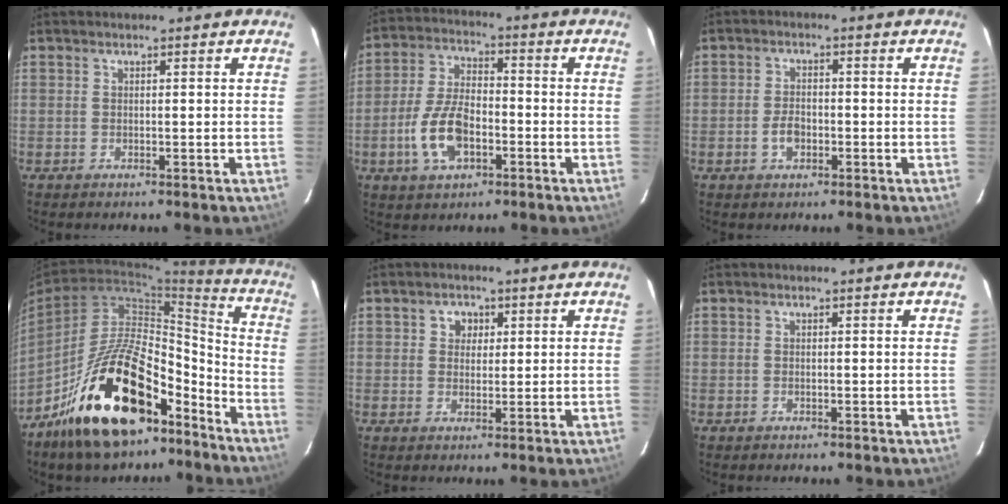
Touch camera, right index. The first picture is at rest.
{"total": 11.1, "force": [-3.8, 5.9, 8.5], "torque": [-0.181, 0.006, -0.067]}
{"total": 3.6, "force": [-1.3, 2.4, 2.4], "torque": [-0.046, 0.003, -0.021]}
{"total": 23.7, "force": [-15.6, 10.4, 14.5], "torque": [-0.246, 0.029, -0.240]}
{"total": 2.9, "force": [0.9, 2.6, 0.7], "torque": [-0.005, 0.009, 0.015]}
{"total": 0.0}